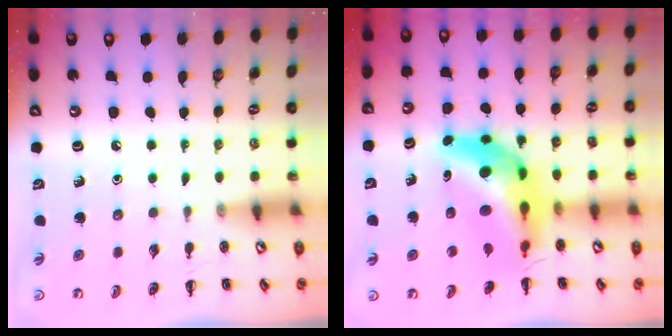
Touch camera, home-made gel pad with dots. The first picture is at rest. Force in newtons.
{"total": 12.8, "press": 12.2, "slide": 3.8}